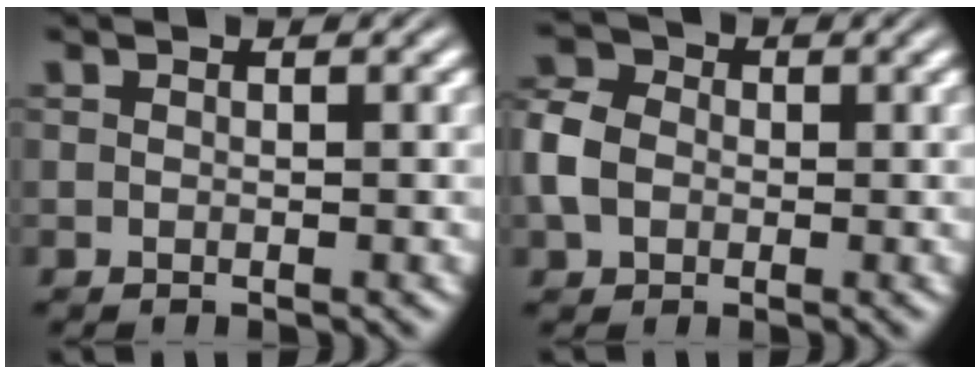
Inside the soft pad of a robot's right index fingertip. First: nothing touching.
{"total": 3.5, "force": [0.2, 2.9, 1.9], "torque": [-0.042, 0.003, 0.001]}